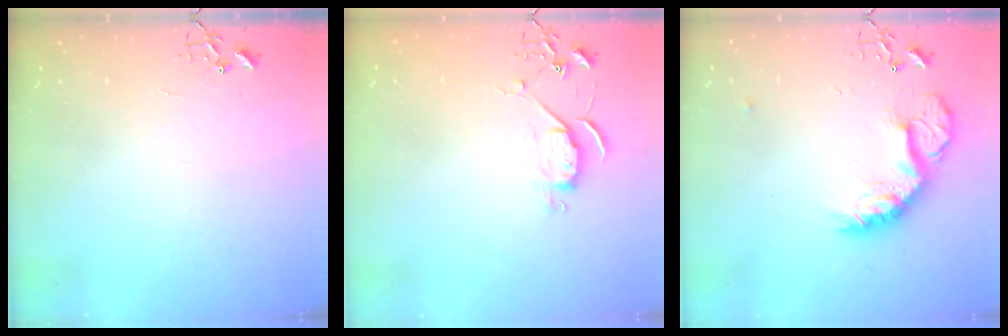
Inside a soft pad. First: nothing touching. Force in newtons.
{"total": 6.2, "press": 6.2, "slide": 0.8}
{"total": 15.5, "press": 15.4, "slide": 1.2}